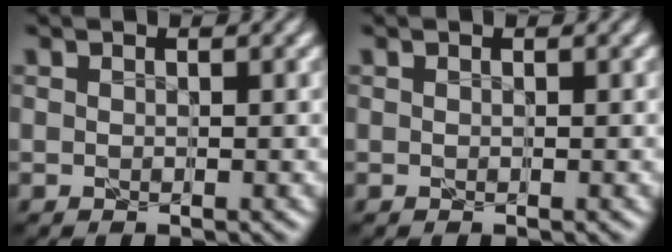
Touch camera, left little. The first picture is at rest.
{"total": 0.0}